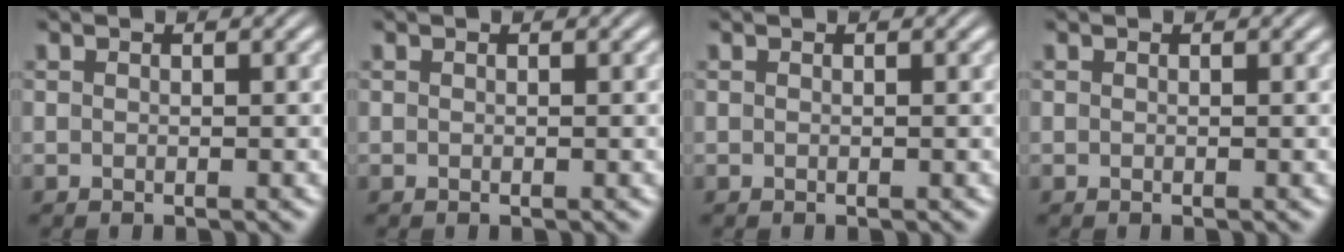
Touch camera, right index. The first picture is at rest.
{"total": 0.0}
{"total": 0.0}
{"total": 0.0}